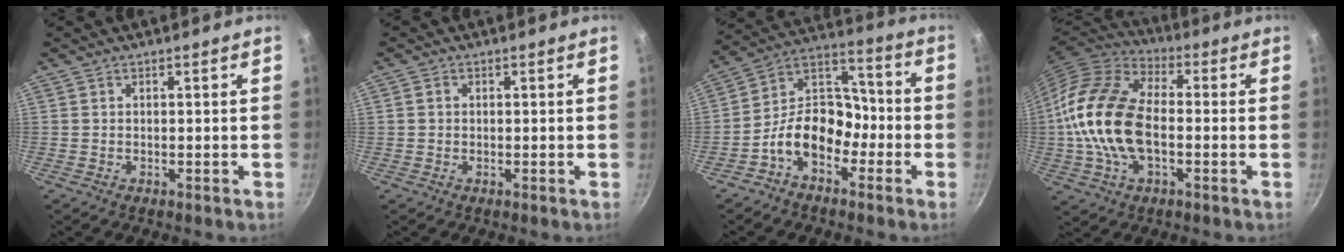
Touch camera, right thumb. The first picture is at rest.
{"total": 1.1, "force": [0.0, 1.0, 0.4], "torque": [-0.006, 0.005, -0.002]}
{"total": 12.9, "force": [-5.6, 8.6, 7.7], "torque": [-0.086, 0.070, -0.125]}
{"total": 19.4, "force": [-1.5, 11.6, 15.5], "torque": [-0.290, 0.030, -0.041]}